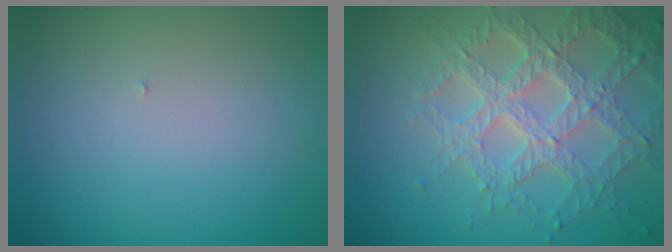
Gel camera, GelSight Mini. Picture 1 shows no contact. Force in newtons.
{"total": 7.1, "press": 5.1, "slide": 4.9}